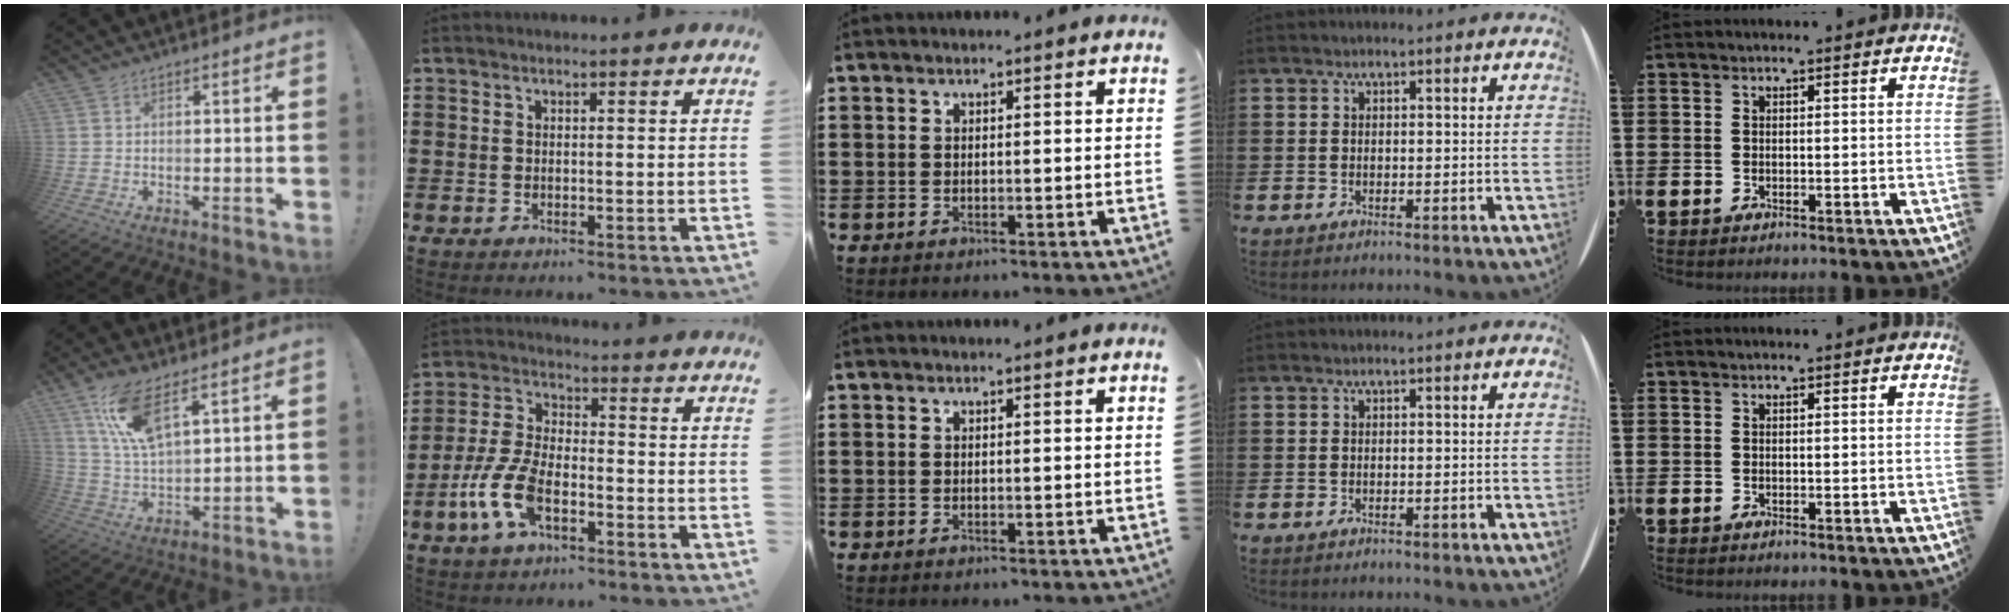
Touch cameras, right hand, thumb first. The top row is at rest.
{"thumb": {"total": 12.0, "force": [7.4, 3.6, 8.7], "torque": [-0.178, -0.029, 0.133]}, "index": {"total": 8.8, "force": [-3.7, 4.1, 6.8], "torque": [-0.178, -0.012, -0.075]}}